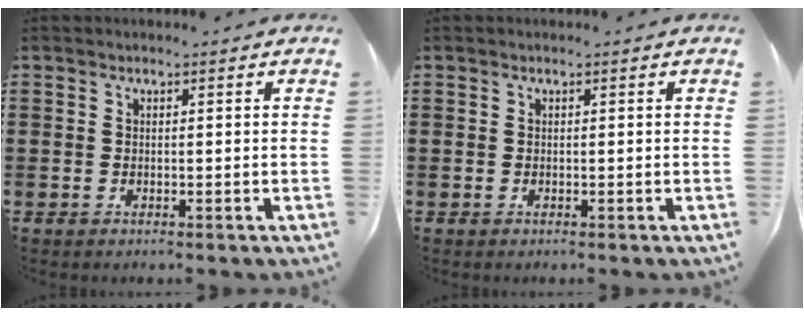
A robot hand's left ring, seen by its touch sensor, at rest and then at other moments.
{"total": 0.0}